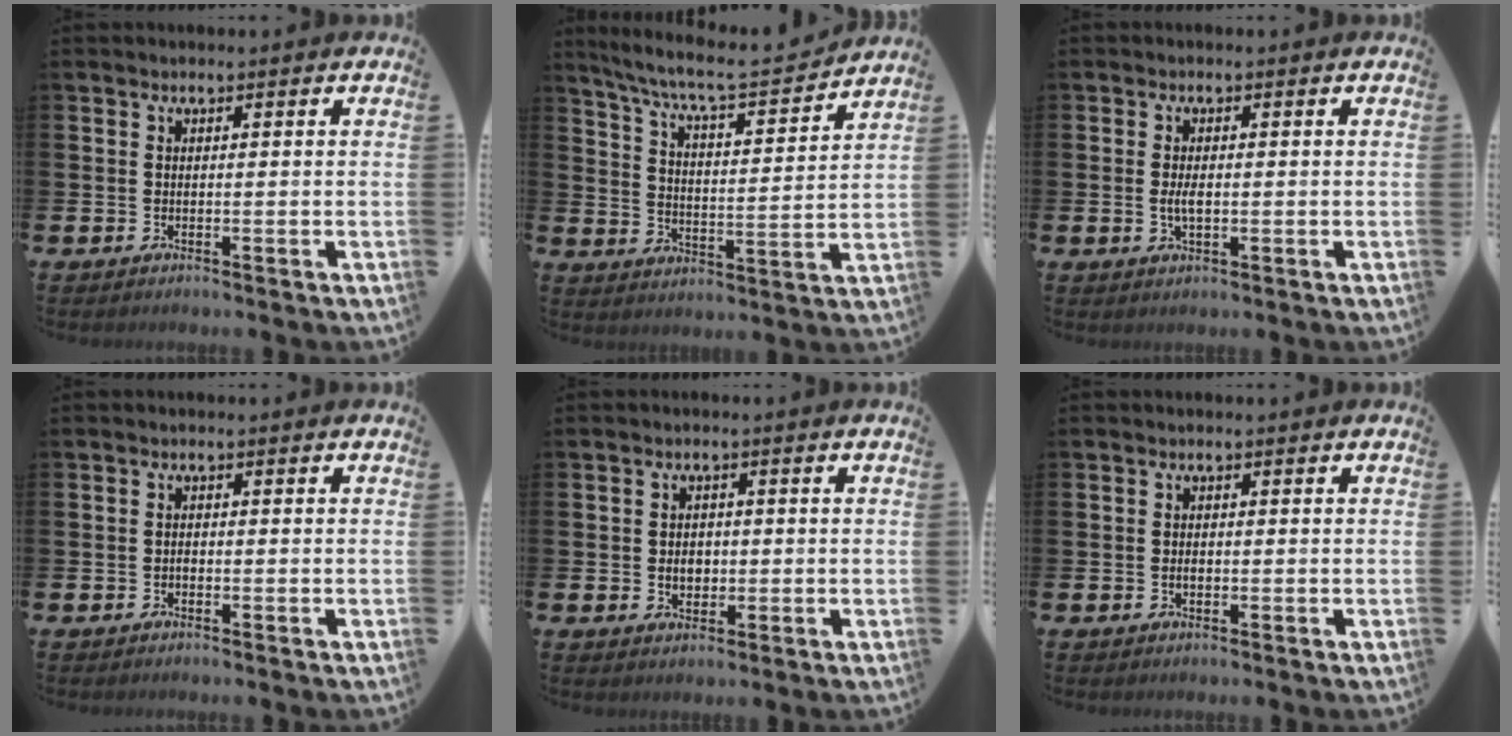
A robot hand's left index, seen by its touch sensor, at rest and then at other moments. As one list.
[{"total": 7.9, "force": [7.3, 0.9, 3.0], "torque": [-0.087, -0.051, 0.122]}, {"total": 2.3, "force": [-0.1, 1.1, 2.1], "torque": [-0.035, 0.000, -0.003]}, {"total": 0.6, "force": [-0.4, 0.3, 0.2], "torque": [-0.008, 0.000, -0.008]}, {"total": 2.4, "force": [-0.2, 2.0, 1.4], "torque": [-0.010, -0.002, -0.010]}, {"total": 0.9, "force": [-0.2, 0.5, 0.7], "torque": [-0.016, 0.003, -0.004]}]